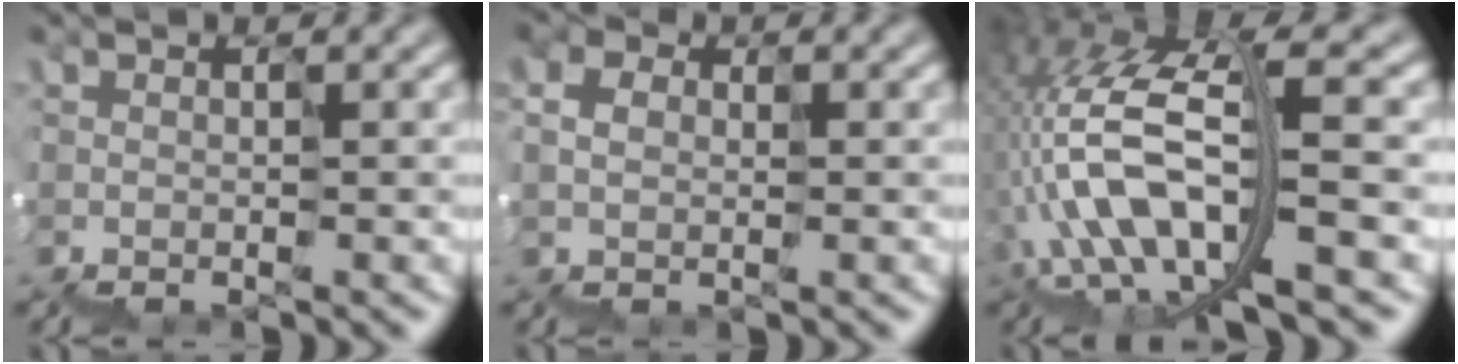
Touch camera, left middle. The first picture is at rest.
{"total": 0.9, "force": [0.7, 0.6, -0.3], "torque": [-0.013, 0.014, 0.010]}
{"total": 10.2, "force": [-2.8, 4.0, 9.0], "torque": [-0.211, 0.023, -0.052]}